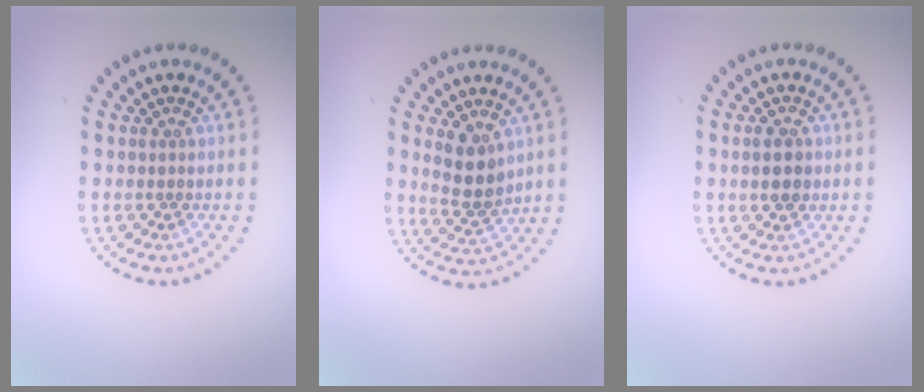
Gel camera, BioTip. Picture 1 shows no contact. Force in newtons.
{"total": 3.6, "press": 3.4, "slide": 1.4}
{"total": 2.2, "press": 2.2, "slide": 0.1}